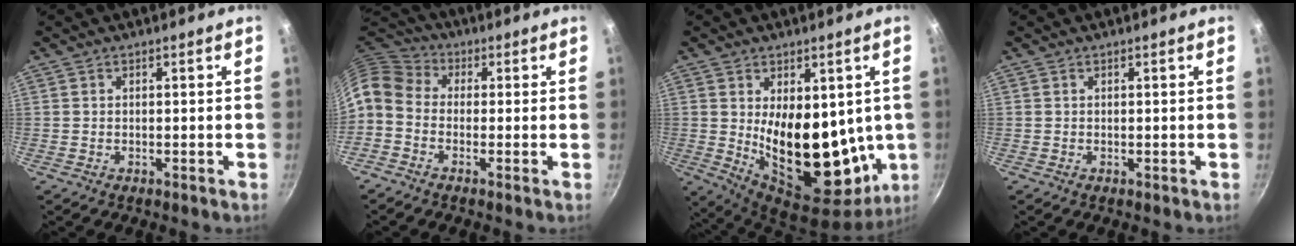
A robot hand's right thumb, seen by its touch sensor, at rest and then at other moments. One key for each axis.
{"total": 7.8, "fx": -1.2, "fy": 6.0, "fz": 4.8, "tx": -0.088, "ty": 0.039, "tz": -0.044}
{"total": 21.4, "fx": 1.1, "fy": 11.7, "fz": 17.8, "tx": -0.241, "ty": -0.053, "tz": 0.043}
{"total": 0.0}